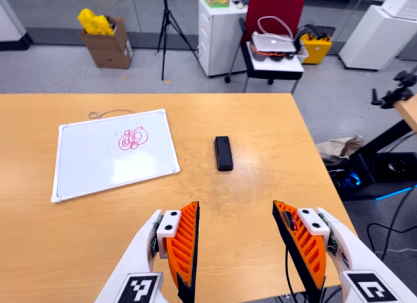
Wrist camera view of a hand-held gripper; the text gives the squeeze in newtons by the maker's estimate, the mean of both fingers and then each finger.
{"total": 0.0}